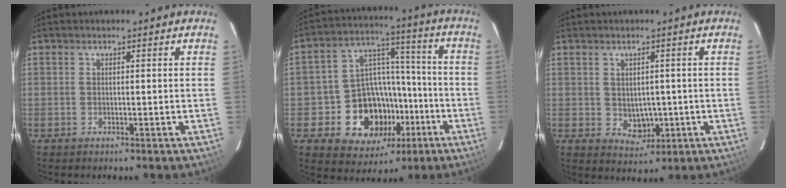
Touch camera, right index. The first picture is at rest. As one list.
[{"total": 15.8, "force": [-6.1, 13.0, 6.6], "torque": [-0.133, 0.046, -0.069]}, {"total": 4.5, "force": [-0.1, 3.8, 2.4], "torque": [-0.040, 0.000, 0.012]}]